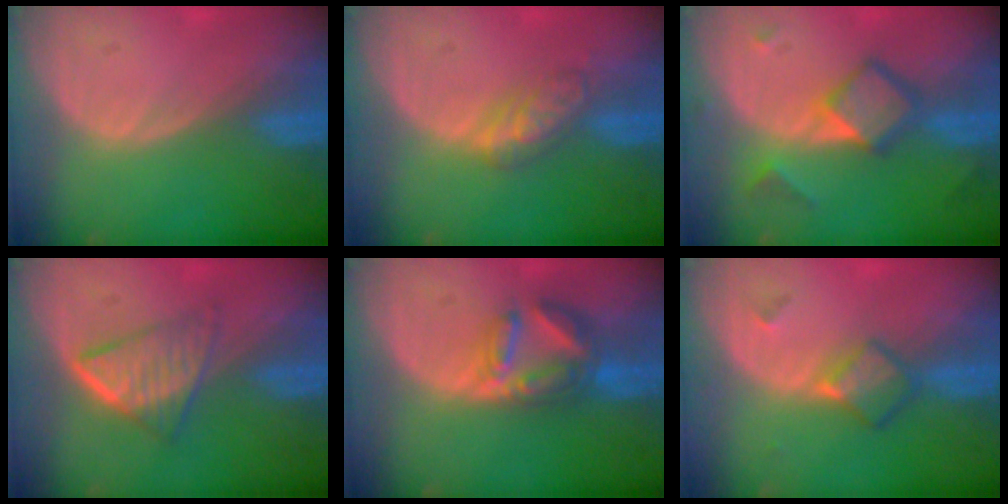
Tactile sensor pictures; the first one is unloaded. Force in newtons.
{"total": 4.5, "press": 4.5, "slide": 0.7}
{"total": 6.2, "press": 6.2, "slide": 0.3}
{"total": 6.3, "press": 5.4, "slide": 3.1}
{"total": 7.2, "press": 6.2, "slide": 3.5}
{"total": 4.8, "press": 4.2, "slide": 2.4}